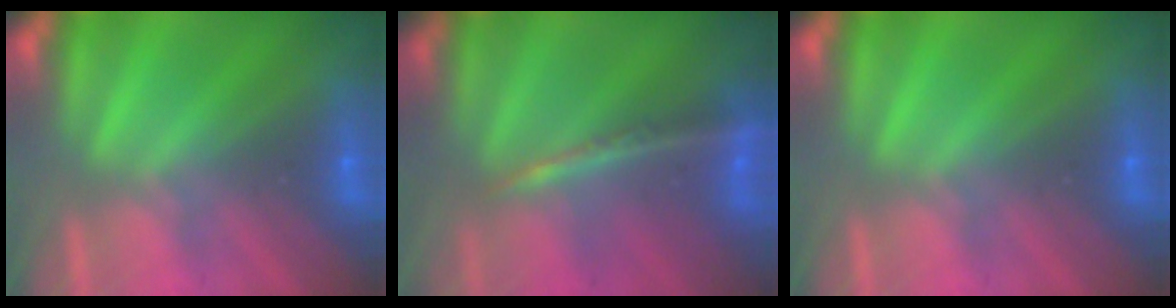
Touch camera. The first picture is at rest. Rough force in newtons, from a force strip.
{"total": 2.0}
{"total": 0.0}